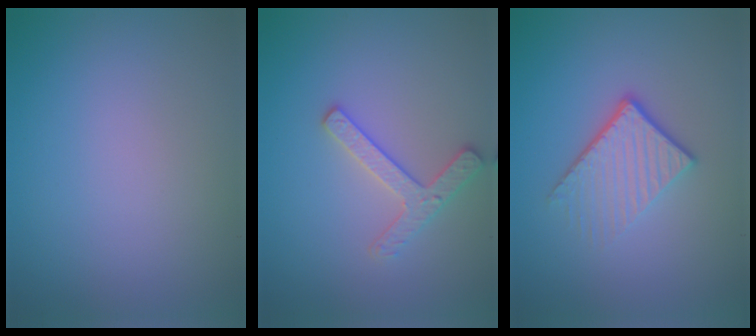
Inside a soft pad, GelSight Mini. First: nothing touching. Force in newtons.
{"total": 2.6, "press": 2.6, "slide": 0.3}
{"total": 3.9, "press": 2.7, "slide": 2.9}